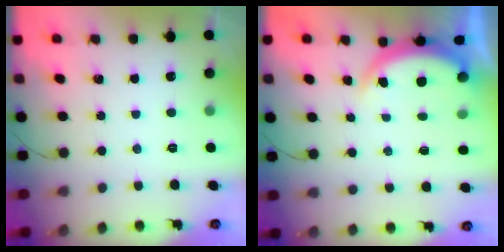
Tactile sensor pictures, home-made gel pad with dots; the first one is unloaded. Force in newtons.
{"total": 5.5, "press": 5.5, "slide": 0.5}